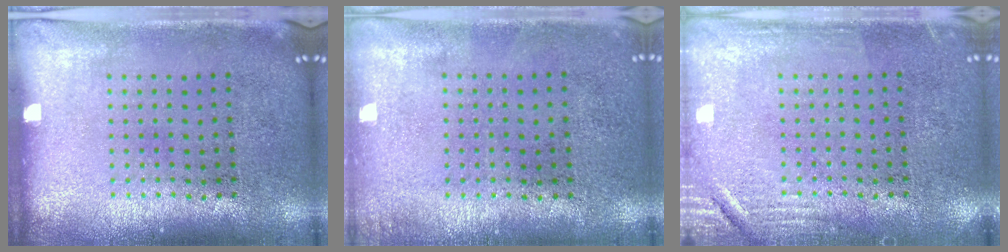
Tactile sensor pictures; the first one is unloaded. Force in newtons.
{"total": 0.5, "press": 0.5, "slide": 0.1}
{"total": 2.5, "press": 2.5, "slide": 0.4}